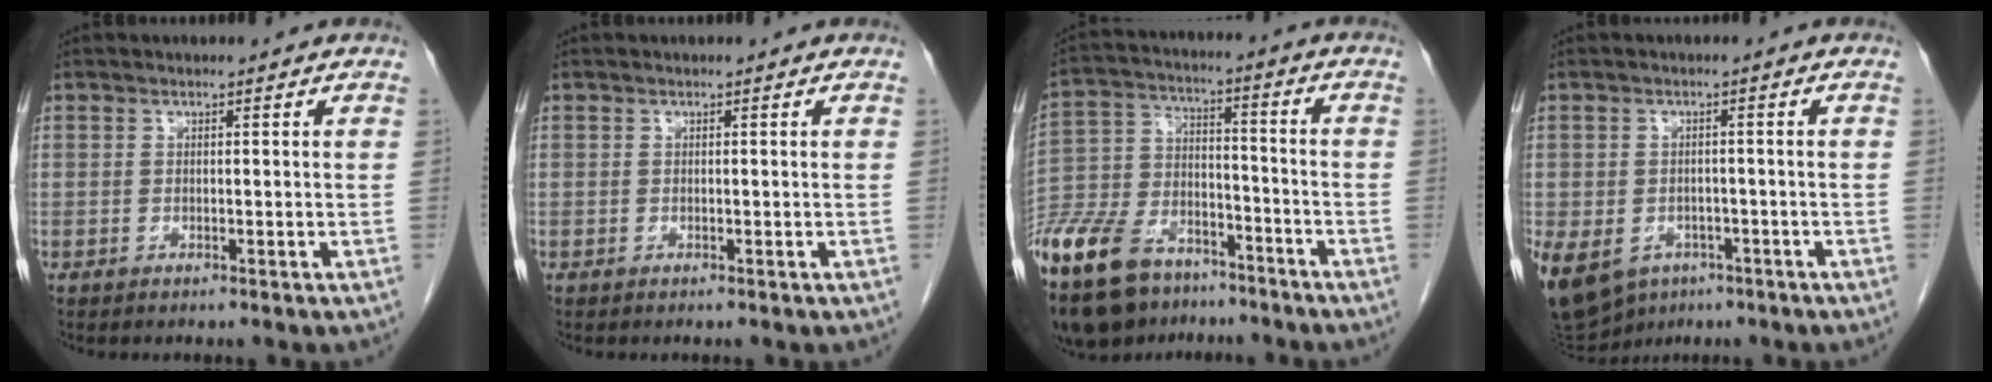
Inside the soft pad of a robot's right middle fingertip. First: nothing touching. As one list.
[{"total": 0.0}, {"total": 19.9, "force": [-14.4, 9.3, 10.1], "torque": [-0.255, -0.009, -0.256]}, {"total": 19.9, "force": [-9.4, 15.2, 8.7], "torque": [-0.286, -0.014, -0.128]}]